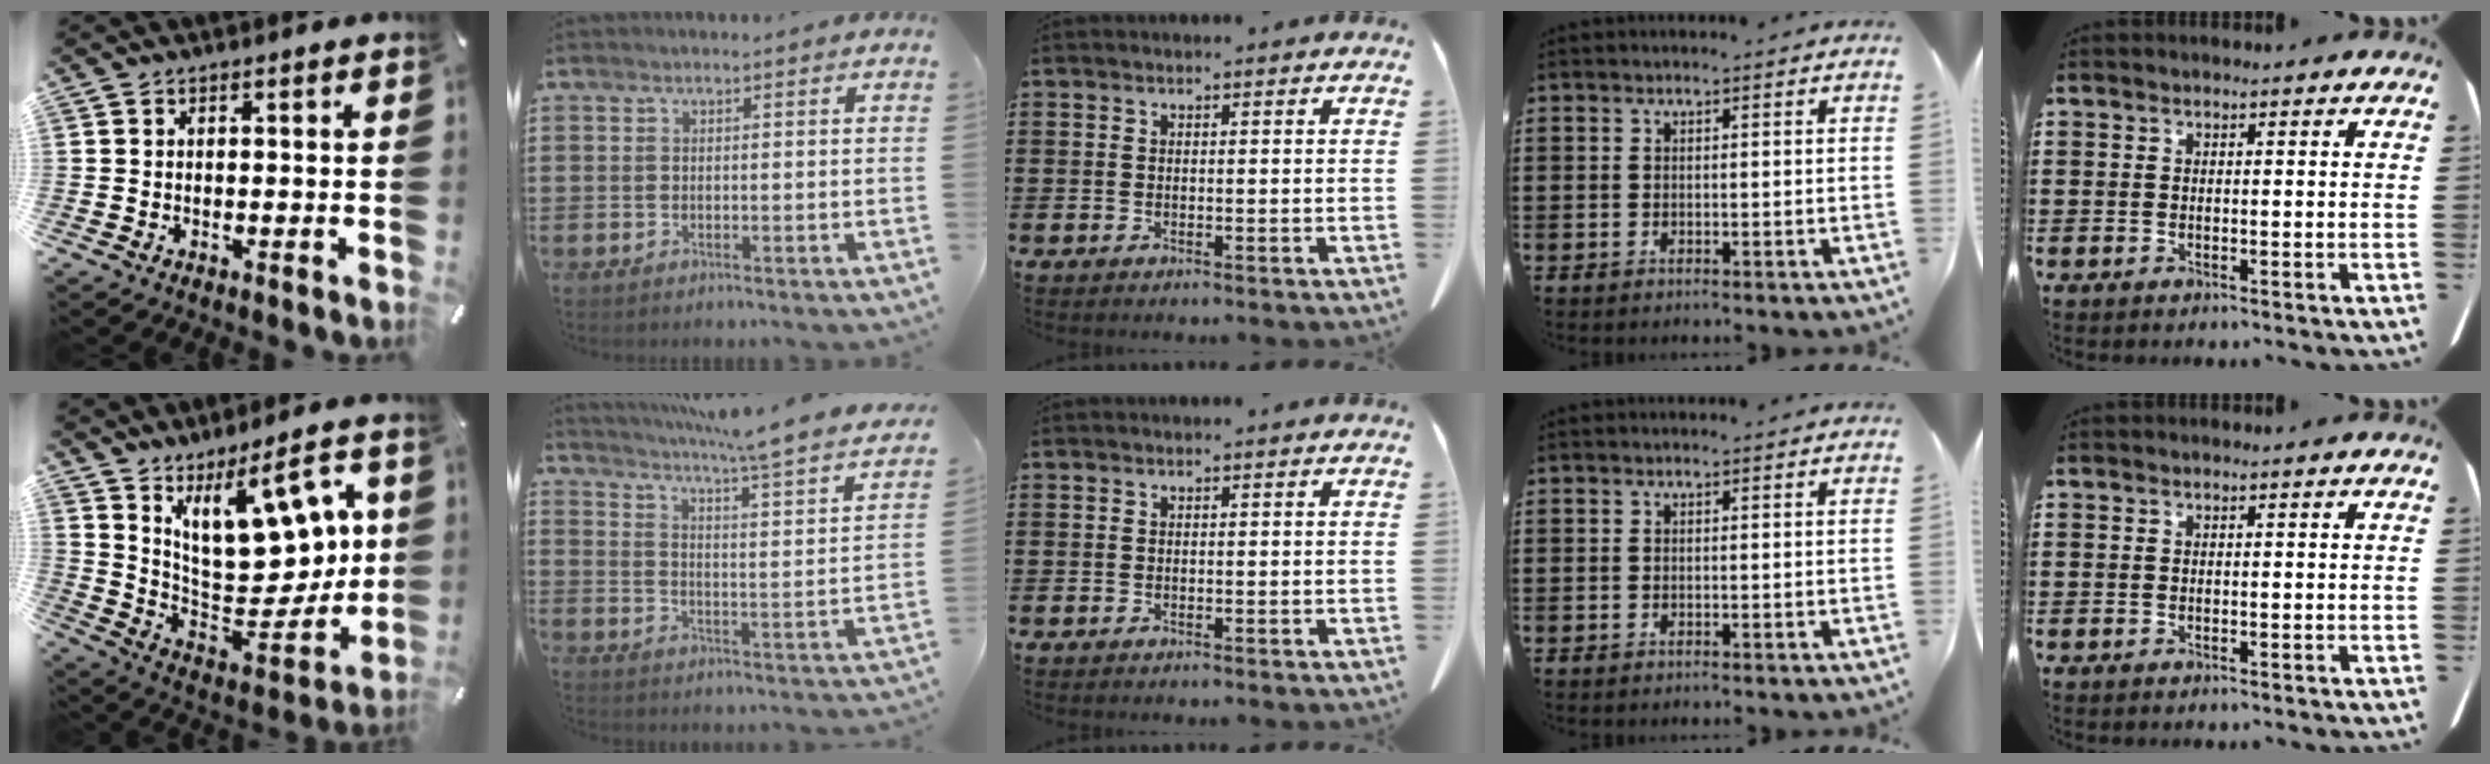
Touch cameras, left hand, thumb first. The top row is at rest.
{"thumb": {"total": 18.6, "force": [9.3, 8.9, 13.5], "torque": [-0.190, -0.073, 0.160]}, "index": {"total": 5.9, "force": [5.1, -0.9, 3.0], "torque": [-0.072, -0.052, 0.076]}}